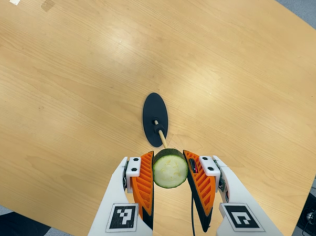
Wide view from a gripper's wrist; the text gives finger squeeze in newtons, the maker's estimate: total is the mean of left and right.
{"total": 11.0, "left": 10.4, "right": 11.5}